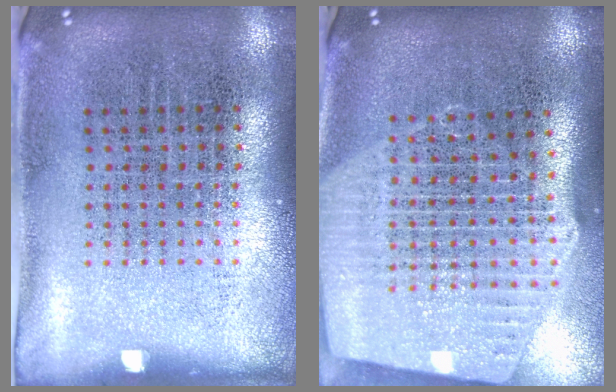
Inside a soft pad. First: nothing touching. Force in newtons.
{"total": 2.8, "press": 2.3, "slide": 1.5}